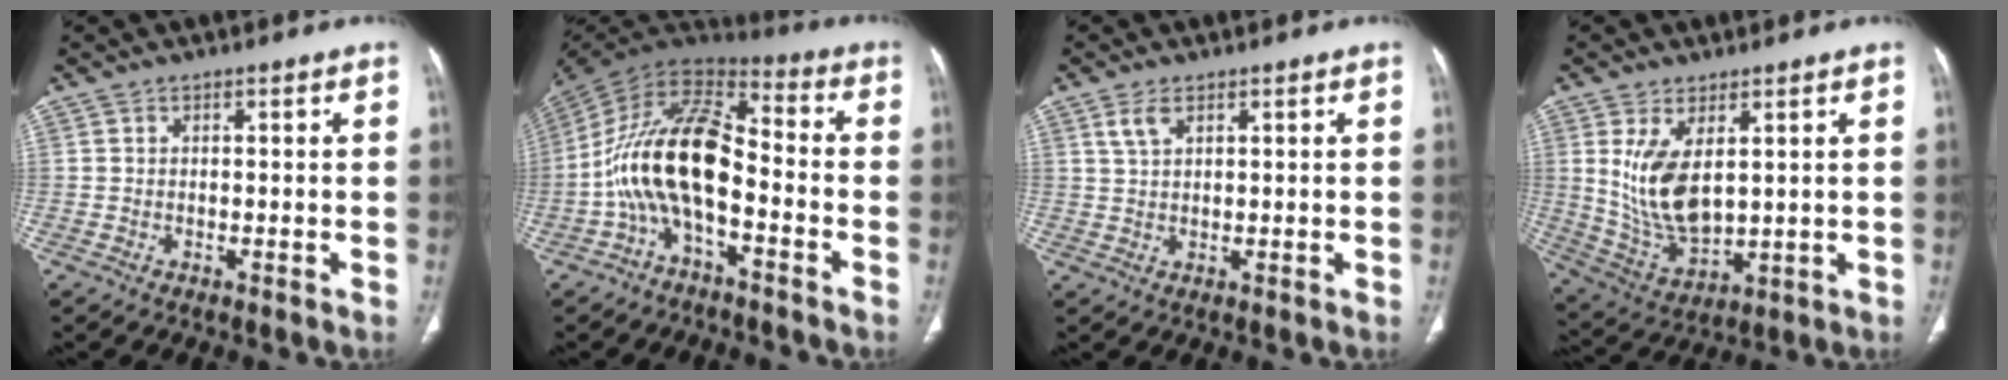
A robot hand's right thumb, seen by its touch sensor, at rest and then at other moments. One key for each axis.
{"total": 16.7, "fx": -4.5, "fy": 8.0, "fz": 14.0, "tx": -0.260, "ty": 0.073, "tz": -0.089}
{"total": 2.8, "fx": 1.7, "fy": 1.3, "fz": 1.9, "tx": -0.042, "ty": 0.000, "tz": 0.041}
{"total": 11.4, "fx": 2.8, "fy": 5.8, "fz": 9.4, "tx": -0.175, "ty": -0.023, "tz": 0.075}